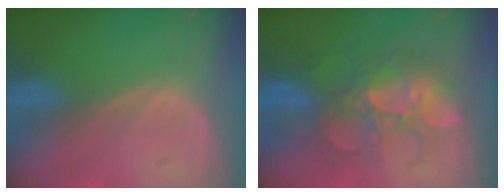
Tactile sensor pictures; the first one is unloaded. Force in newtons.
{"total": 9.4, "press": 9.2, "slide": 2.1}